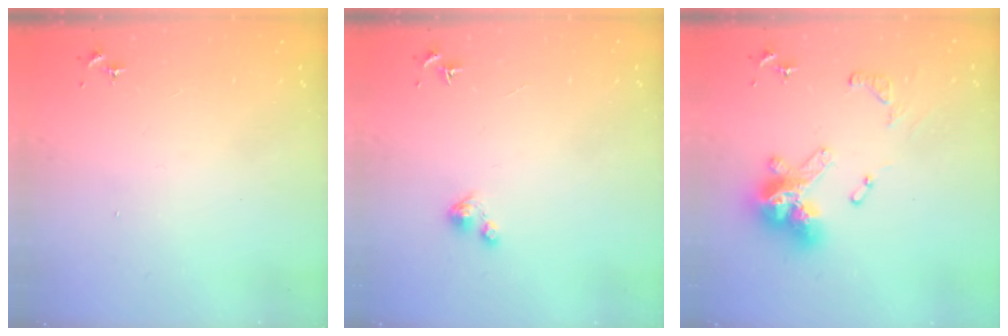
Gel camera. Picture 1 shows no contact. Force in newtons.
{"total": 3.0, "press": 3.0, "slide": 0.2}
{"total": 16.7, "press": 16.7, "slide": 1.6}